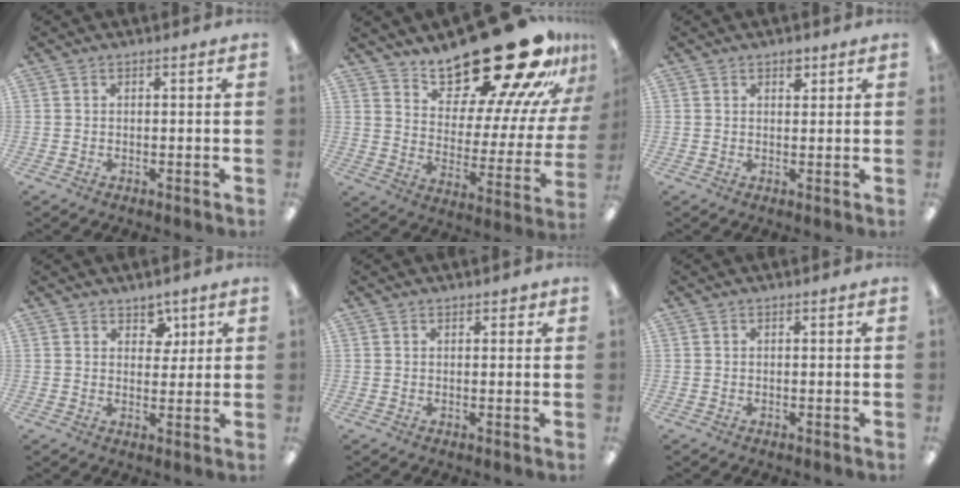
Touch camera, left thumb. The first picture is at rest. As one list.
[{"total": 27.6, "force": [21.0, 9.6, 15.0], "torque": [-0.180, -0.162, 0.351]}, {"total": 2.5, "force": [1.7, 1.3, 1.2], "torque": [0.000, -0.008, 0.026]}, {"total": 4.3, "force": [2.9, 3.0, 1.1], "torque": [-0.001, -0.011, 0.047]}, {"total": 1.3, "force": [1.0, 0.8, 0.5], "torque": [-0.001, -0.001, 0.016]}, {"total": 0.0}]